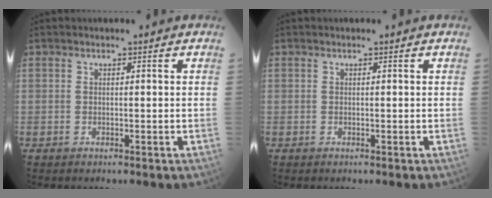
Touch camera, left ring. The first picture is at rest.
{"total": 0.0}